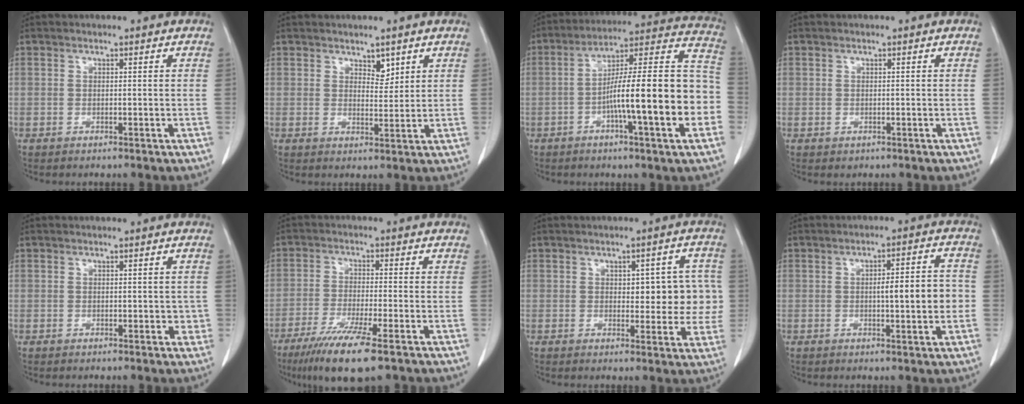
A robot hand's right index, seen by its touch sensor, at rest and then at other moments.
{"total": 2.6, "force": [1.8, 1.3, 1.4], "torque": [-0.017, -0.005, 0.033]}
{"total": 20.7, "force": [-4.8, 1.7, 20.0], "torque": [-0.250, 0.028, -0.071]}
{"total": 0.5, "force": [-0.1, 0.5, 0.0], "torque": [0.001, 0.004, -0.002]}
{"total": 2.0, "force": [0.0, 1.3, 1.5], "torque": [-0.012, 0.003, 0.001]}
{"total": 9.8, "force": [-6.3, 0.3, 7.5], "torque": [-0.133, -0.026, -0.103]}
{"total": 7.9, "force": [0.7, 3.9, 6.9], "torque": [-0.064, 0.021, 0.014]}
{"total": 7.4, "force": [-0.6, 1.2, 7.2], "torque": [-0.102, 0.014, -0.006]}